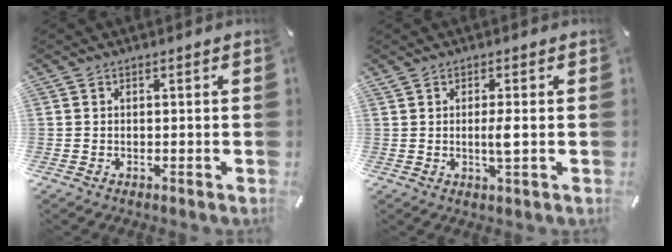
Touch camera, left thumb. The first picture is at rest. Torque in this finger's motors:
{"motor_torque": [0.74, 0.88, 0.27, -0.32, 0.01]}